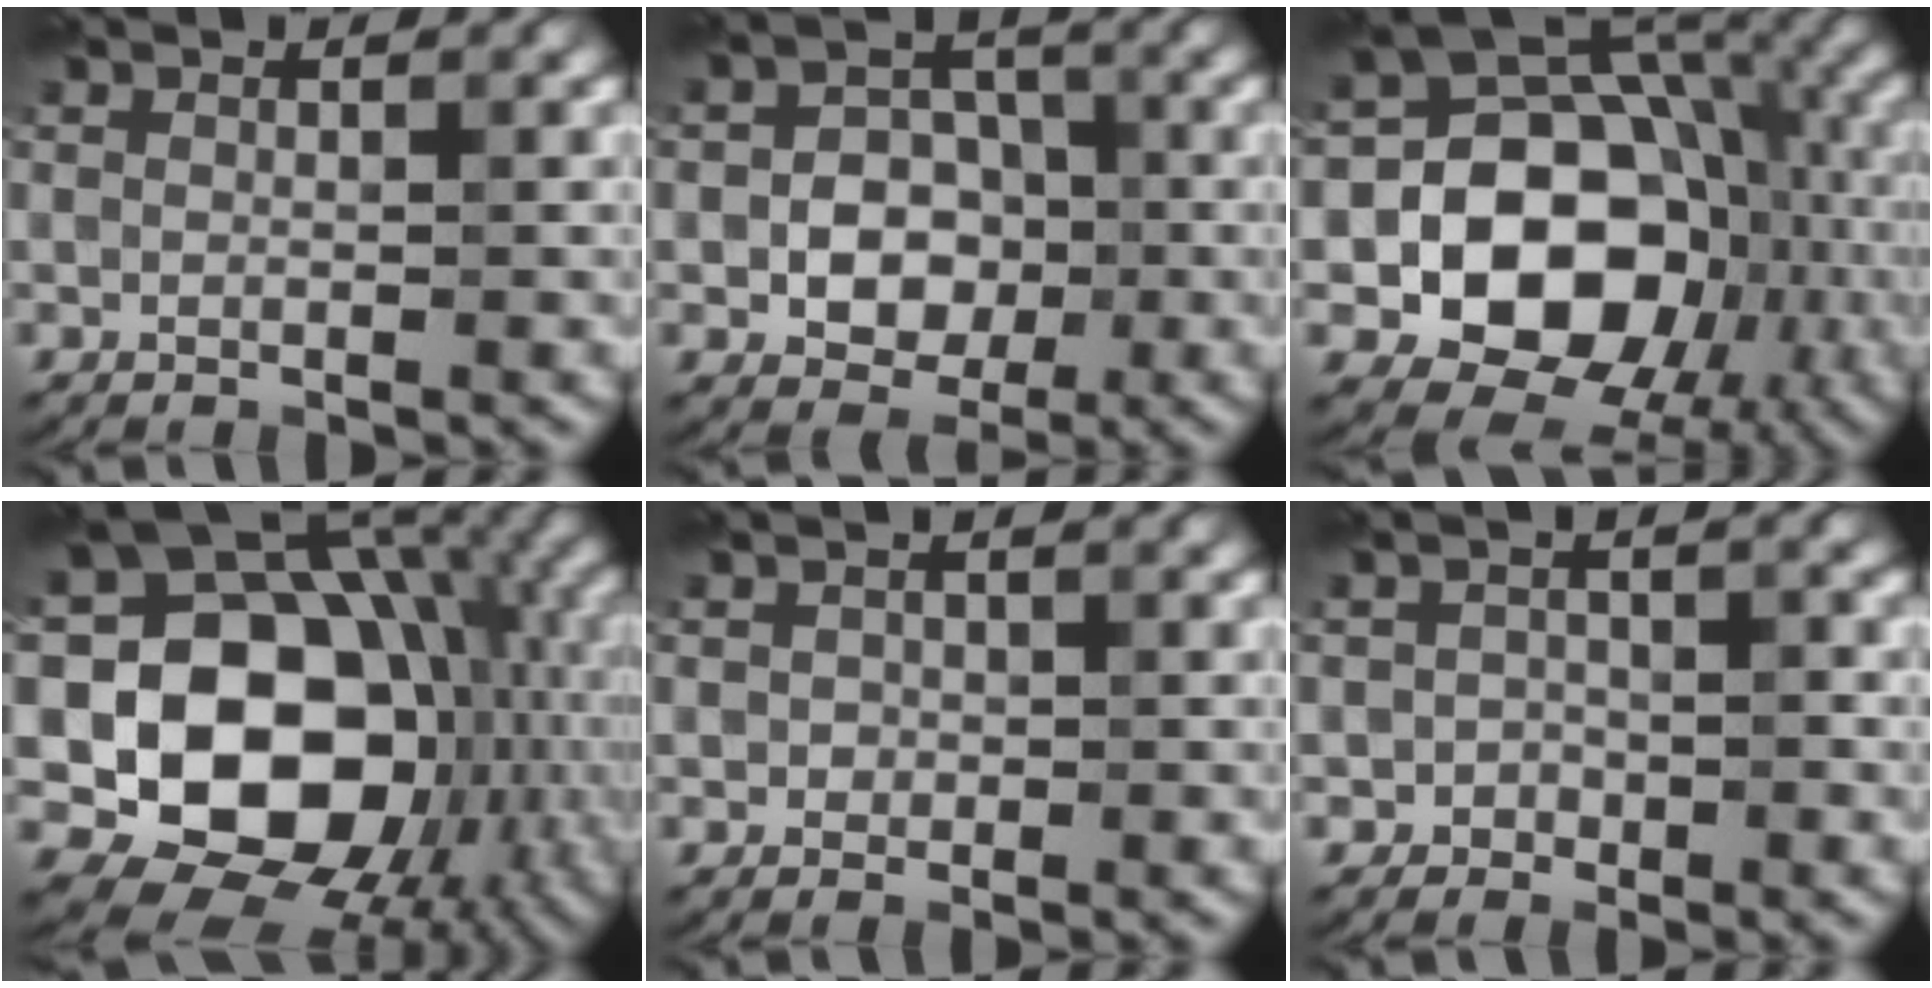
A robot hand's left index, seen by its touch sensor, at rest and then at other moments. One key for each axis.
{"total": 5.3, "fx": -1.2, "fy": 4.1, "fz": 3.2, "tx": -0.027, "ty": 0.001, "tz": -0.027}
{"total": 13.6, "fx": -3.1, "fy": 10.8, "fz": 7.8, "tx": -0.109, "ty": -0.008, "tz": -0.059}
{"total": 15.7, "fx": -1.7, "fy": 12.1, "fz": 9.8, "tx": -0.129, "ty": -0.010, "tz": -0.036}
{"total": 1.0, "fx": 0.1, "fy": 0.9, "fz": 0.3, "tx": 0.000, "ty": -0.003, "tz": -0.001}
{"total": 1.7, "fx": -0.8, "fy": 1.5, "fz": 0.3, "tx": 0.007, "ty": 0.004, "tz": -0.016}